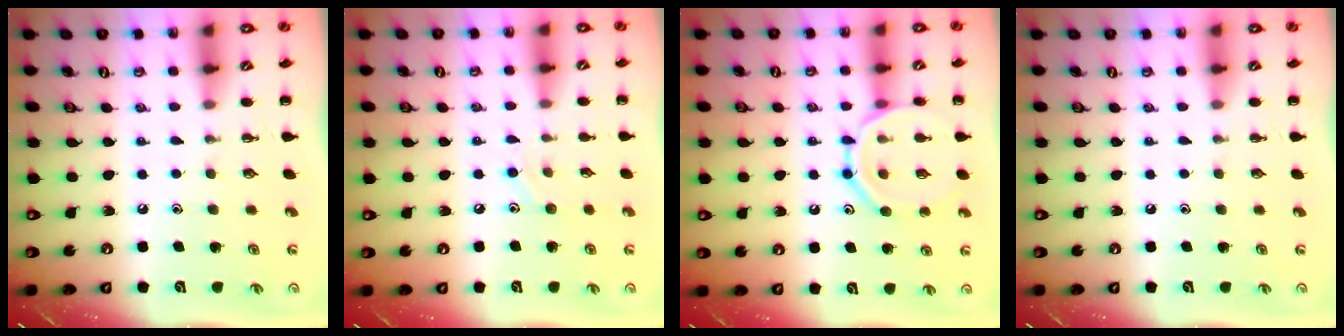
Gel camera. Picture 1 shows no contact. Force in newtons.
{"total": 6.5, "press": 6.3, "slide": 1.8}
{"total": 13.2, "press": 13.2, "slide": 0.9}
{"total": 0.0}